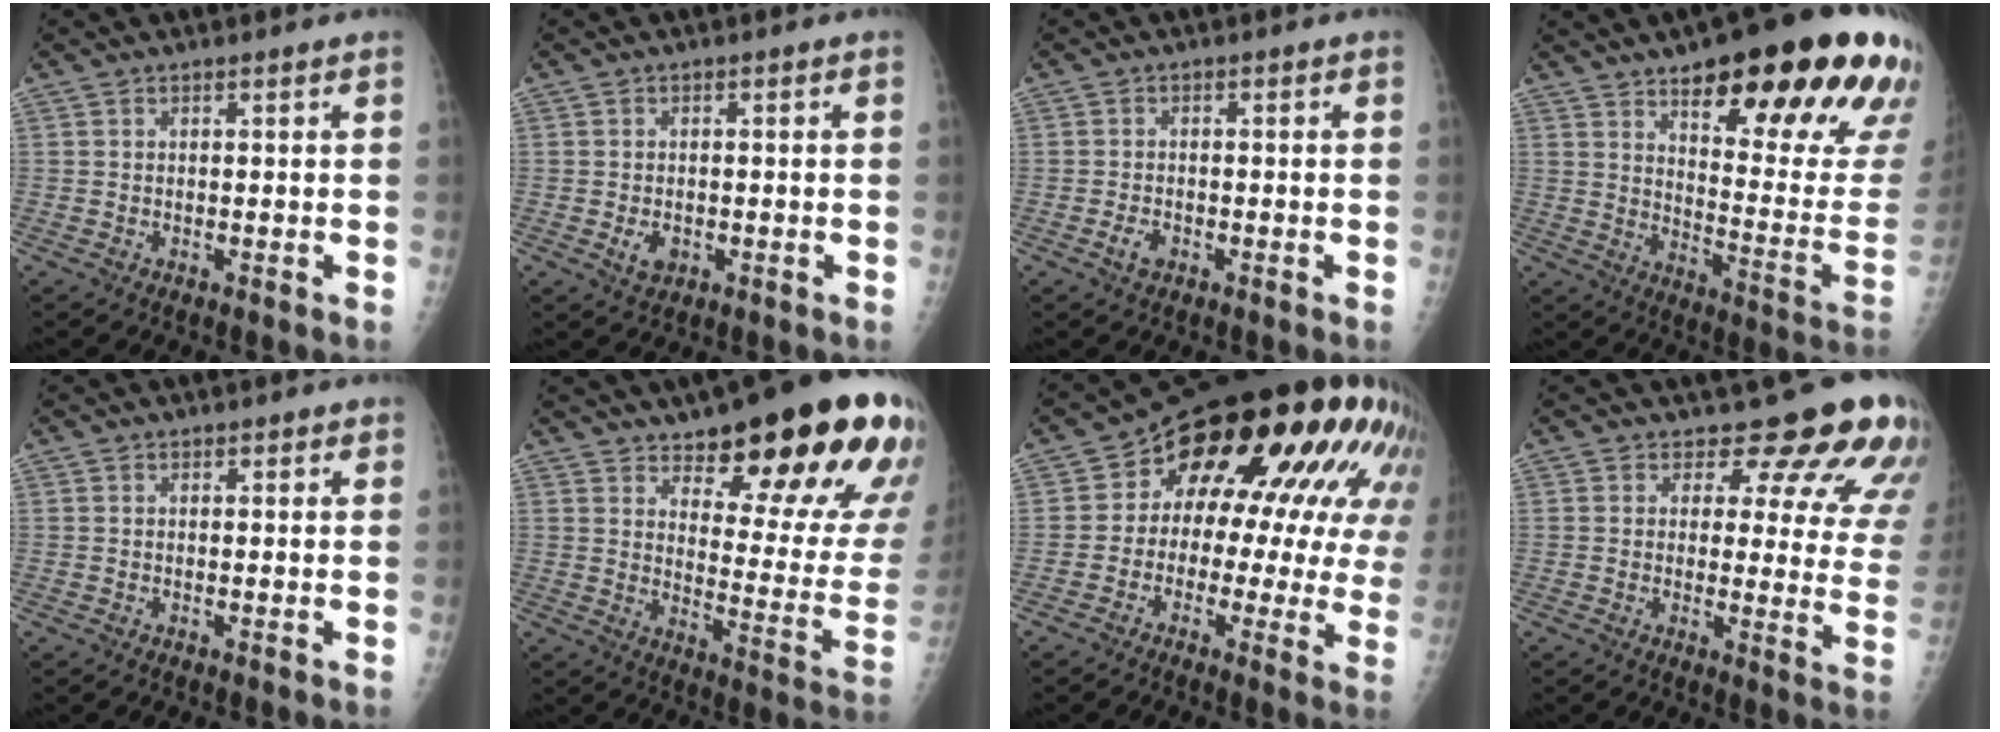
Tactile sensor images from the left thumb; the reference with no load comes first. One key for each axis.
{"total": 3.1, "fx": -0.9, "fy": 2.3, "fz": 1.9, "tx": -0.023, "ty": 0.001, "tz": -0.010}
{"total": 2.5, "fx": -1.3, "fy": 1.6, "fz": 1.4, "tx": -0.024, "ty": 0.007, "tz": -0.022}
{"total": 29.0, "fx": 16.8, "fy": 8.1, "fz": 22.2, "tx": -0.242, "ty": -0.066, "tz": 0.241}
{"total": 0.8, "fx": 0.5, "fy": 0.5, "fz": 0.3, "tx": 0.004, "ty": -0.001, "tz": 0.002}
{"total": 25.4, "fx": 15.4, "fy": 7.6, "fz": 18.7, "tx": -0.204, "ty": -0.077, "tz": 0.210}
{"total": 23.0, "fx": 6.6, "fy": 11.4, "fz": 18.9, "tx": -0.214, "ty": 0.037, "tz": 0.081}
{"total": 13.3, "fx": 10.8, "fy": 5.4, "fz": 5.6, "tx": -0.016, "ty": -0.078, "tz": 0.096}